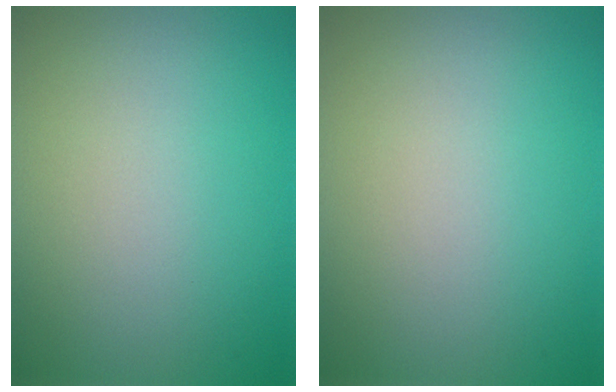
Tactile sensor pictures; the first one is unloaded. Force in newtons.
{"total": 0.0}